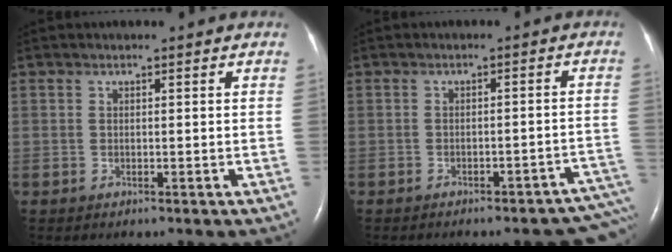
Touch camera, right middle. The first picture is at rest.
{"total": 11.8, "force": [-10.2, 3.3, 4.9], "torque": [-0.011, 0.032, -0.103]}